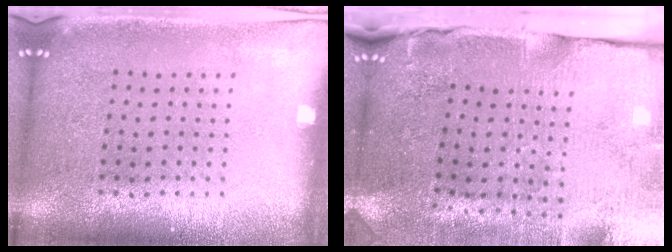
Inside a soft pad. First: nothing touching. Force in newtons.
{"total": 4.8, "press": 3.9, "slide": 2.9}